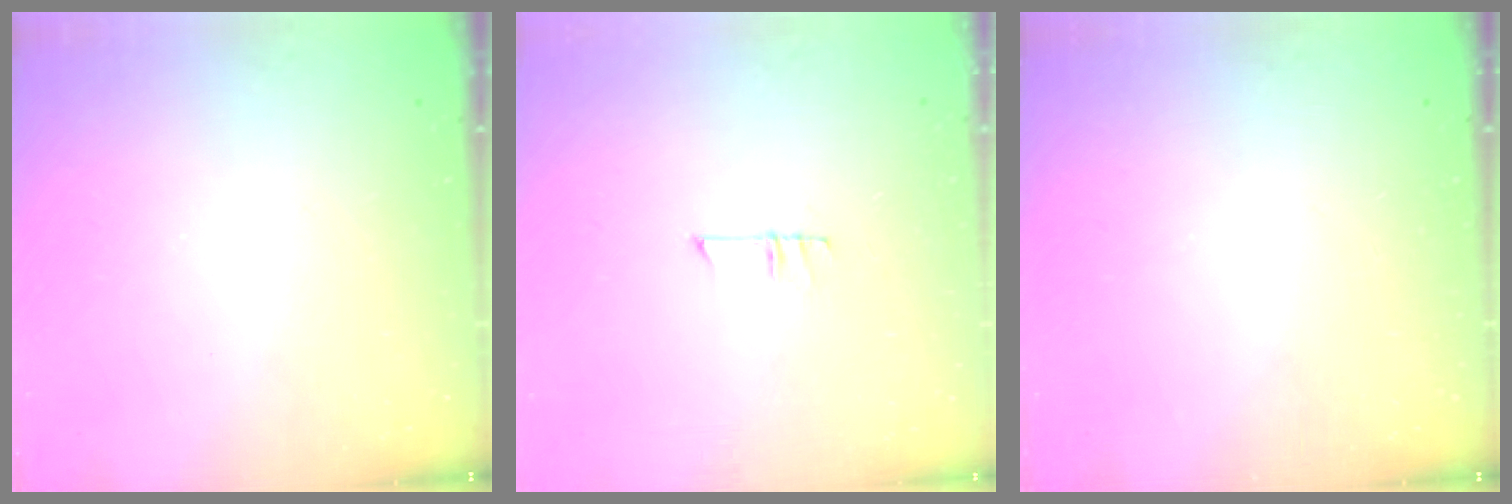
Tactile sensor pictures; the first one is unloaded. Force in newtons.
{"total": 5.5, "press": 5.4, "slide": 0.6}
{"total": 0.0}